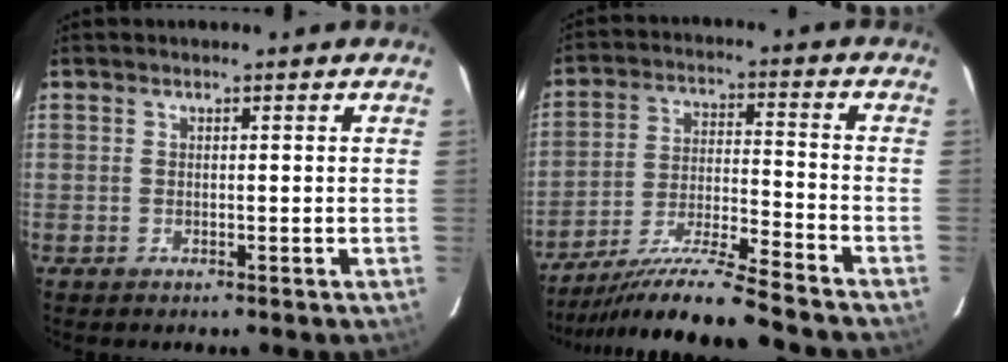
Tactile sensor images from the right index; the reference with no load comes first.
{"total": 15.7, "force": [-14.1, -1.3, 6.7], "torque": [-0.139, -0.025, -0.245]}